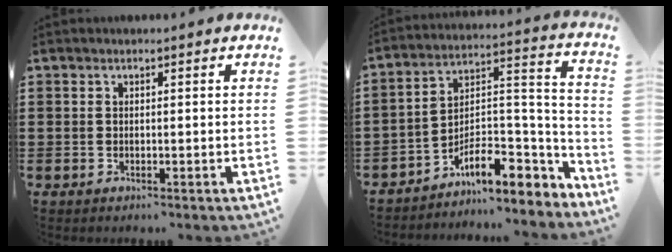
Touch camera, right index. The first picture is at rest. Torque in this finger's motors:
{"motor_torque": [0.88, -0.30, 0.41, 0.04]}